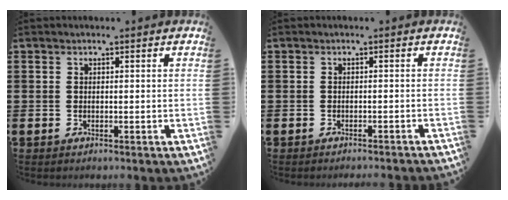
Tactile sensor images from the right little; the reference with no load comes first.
{"total": 0.8, "force": [-0.8, -0.2, 0.0], "torque": [0.001, 0.001, -0.016]}